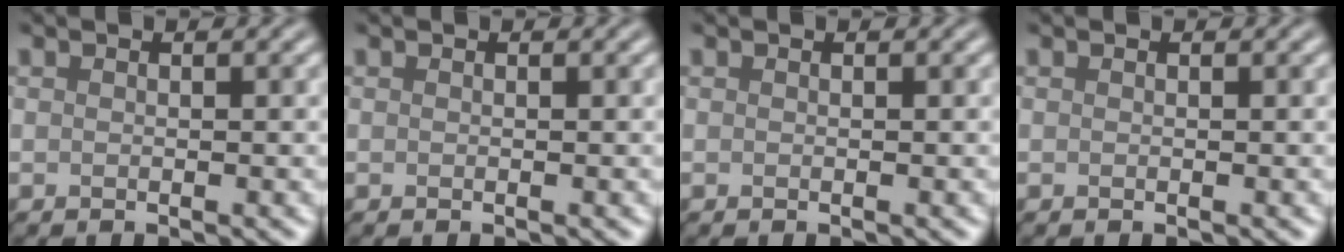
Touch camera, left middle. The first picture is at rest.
{"total": 0.0}
{"total": 0.0}
{"total": 0.0}